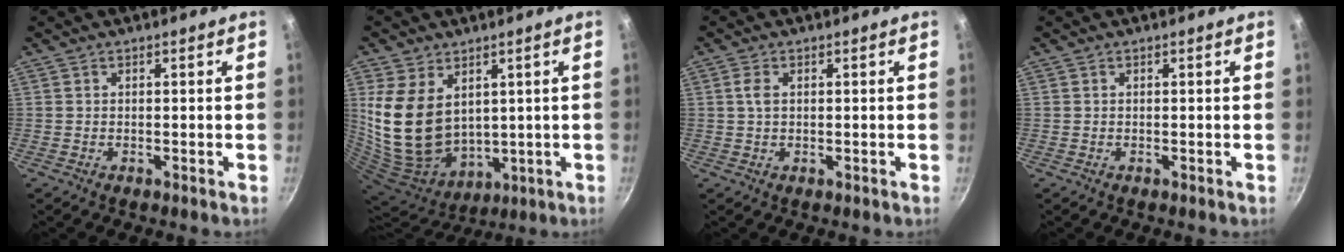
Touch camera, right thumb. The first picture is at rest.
{"total": 16.7, "force": [4.3, 11.6, 11.2], "torque": [-0.206, -0.033, 0.108]}
{"total": 2.3, "force": [0.5, 1.3, 1.8], "torque": [-0.038, 0.003, 0.009]}
{"total": 0.0}